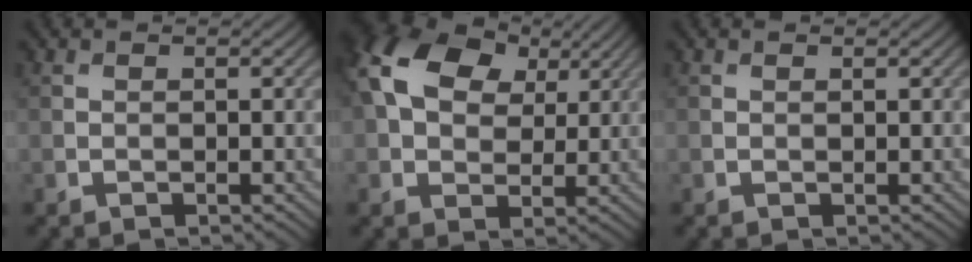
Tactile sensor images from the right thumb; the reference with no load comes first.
{"total": 14.8, "force": [5.2, 9.9, 9.7], "torque": [-0.228, 0.029, 0.090]}
{"total": 0.0}